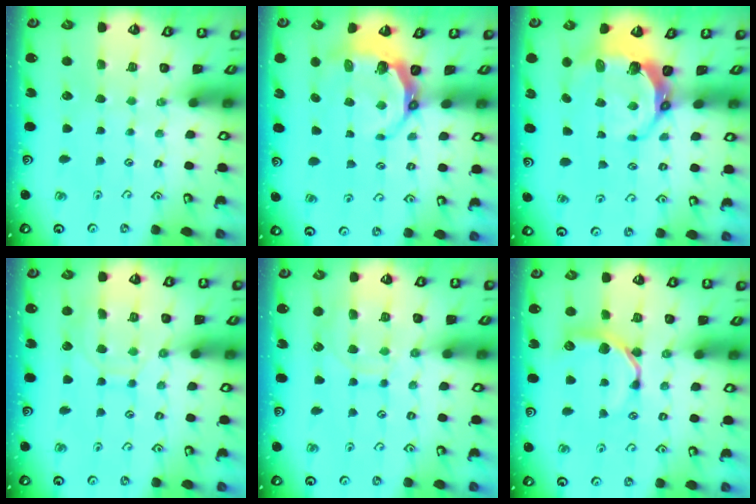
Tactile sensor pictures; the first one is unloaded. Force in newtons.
{"total": 6.2, "press": 5.3, "slide": 3.2}
{"total": 8.3, "press": 6.9, "slide": 4.6}
{"total": 8.5, "press": 8.5, "slide": 0.7}
{"total": 10.1, "press": 10.1, "slide": 1.0}
{"total": 9.2, "press": 9.2, "slide": 0.3}